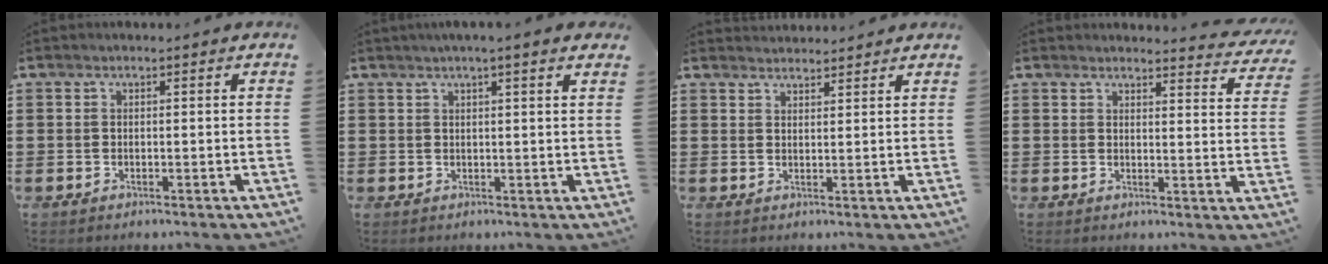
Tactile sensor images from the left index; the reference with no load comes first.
{"total": 1.9, "force": [1.5, 0.2, 1.2], "torque": [-0.027, 0.005, 0.027]}
{"total": 2.1, "force": [2.1, 0.1, -0.4], "torque": [0.002, -0.004, 0.041]}
{"total": 2.8, "force": [2.8, 0.0, 0.4], "torque": [-0.012, -0.015, 0.049]}